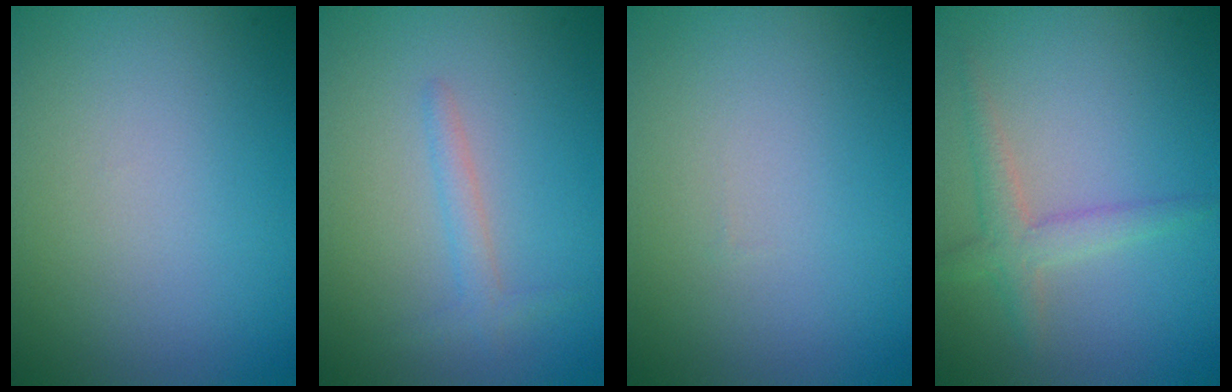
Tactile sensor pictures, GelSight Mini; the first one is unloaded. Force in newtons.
{"total": 1.5, "press": 1.5, "slide": 0.1}
{"total": 0.0}
{"total": 2.5, "press": 2.5, "slide": 0.1}